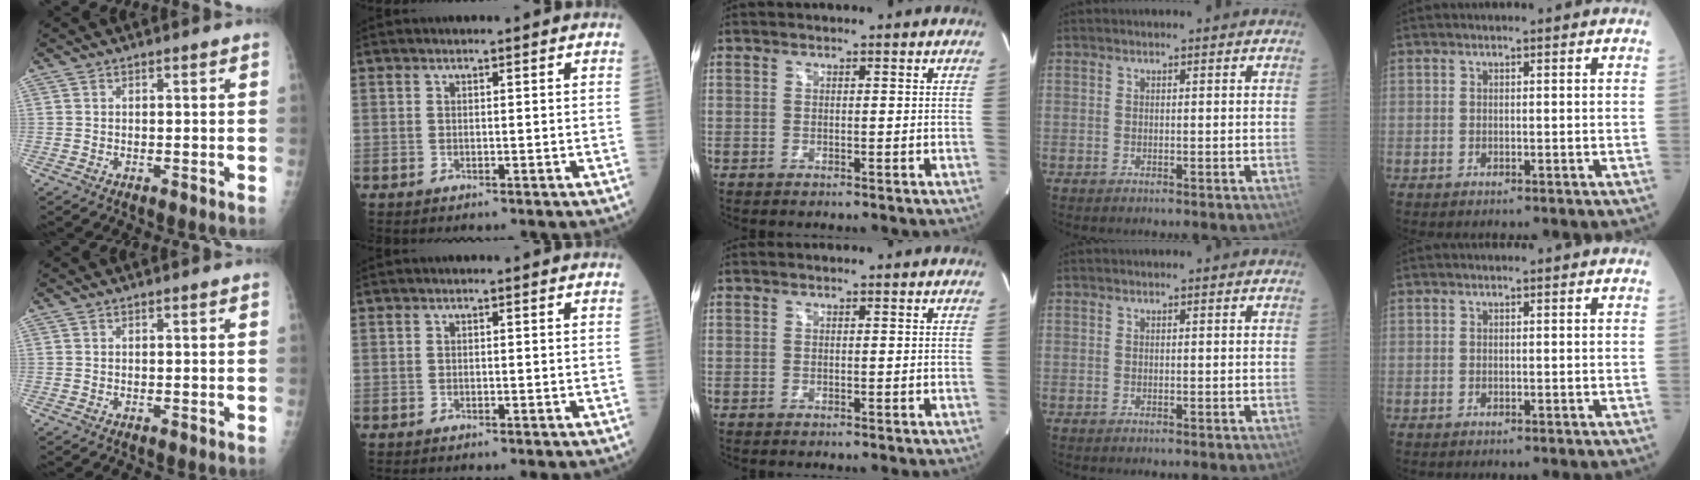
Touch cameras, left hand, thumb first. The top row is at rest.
{}